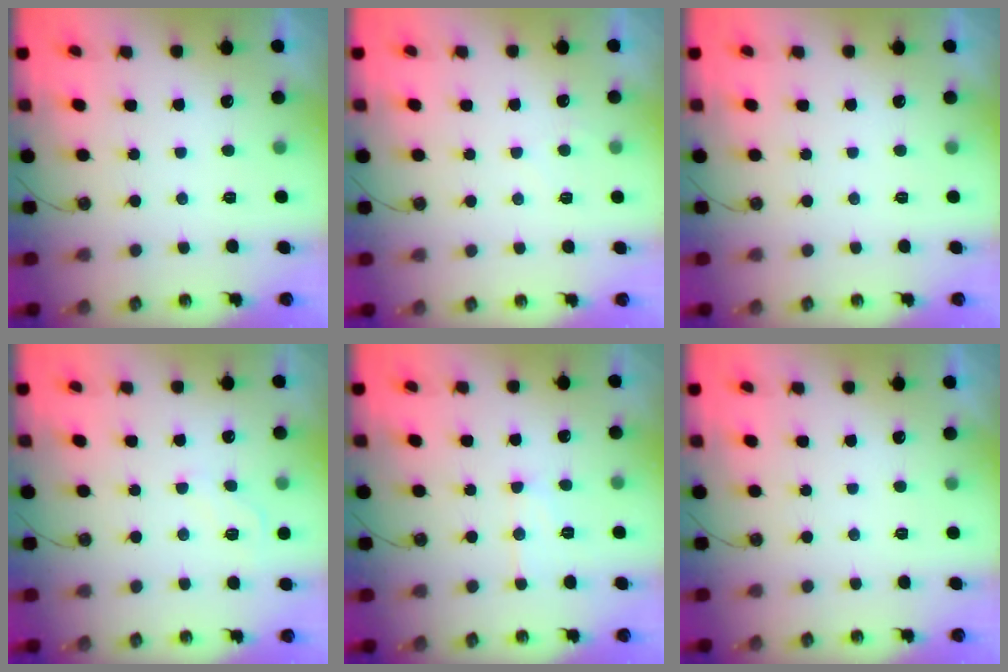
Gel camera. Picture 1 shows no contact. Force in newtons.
{"total": 3.9, "press": 3.8, "slide": 0.5}
{"total": 0.0}
{"total": 3.8, "press": 3.8, "slide": 0.6}
{"total": 8.5, "press": 8.5, "slide": 0.3}
{"total": 0.0}